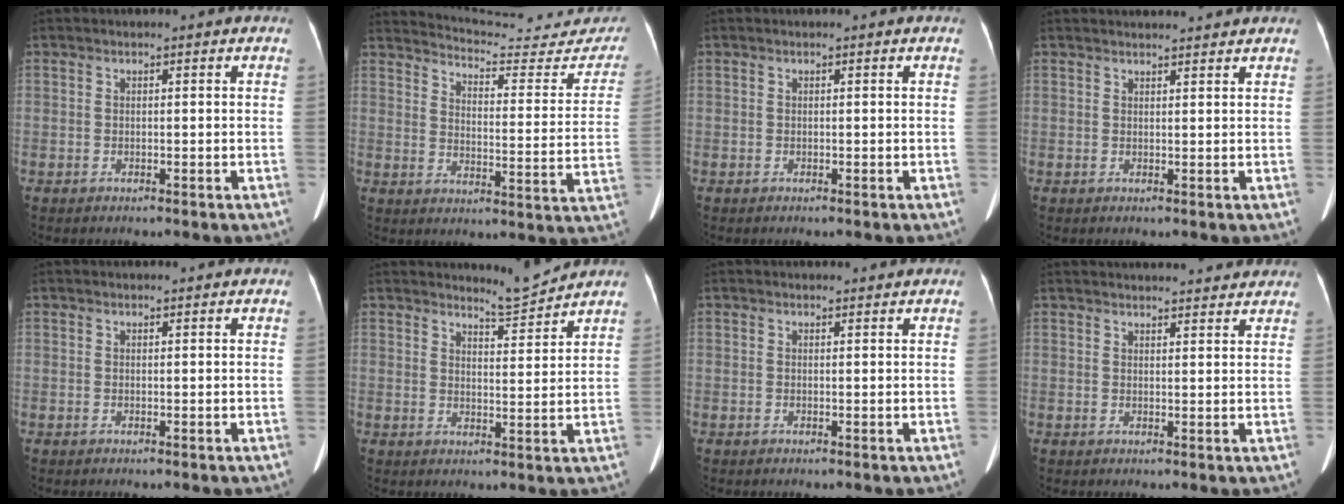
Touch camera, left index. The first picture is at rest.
{"total": 22.7, "force": [22.0, 2.7, 4.8], "torque": [-0.056, -0.097, 0.263]}
{"total": 0.0}
{"total": 5.5, "force": [5.3, 0.3, 1.4], "torque": [-0.013, 0.010, 0.059]}
{"total": 1.1, "force": [1.0, 0.1, 0.4], "torque": [-0.007, -0.001, 0.013]}
{"total": 3.8, "force": [3.7, -0.9, -0.4], "torque": [-0.003, -0.031, 0.061]}
{"total": 1.4, "force": [1.3, 0.0, 0.2], "torque": [-0.004, -0.009, 0.017]}
{"total": 13.9, "force": [13.1, 2.3, 3.9], "torque": [-0.035, 0.018, 0.154]}